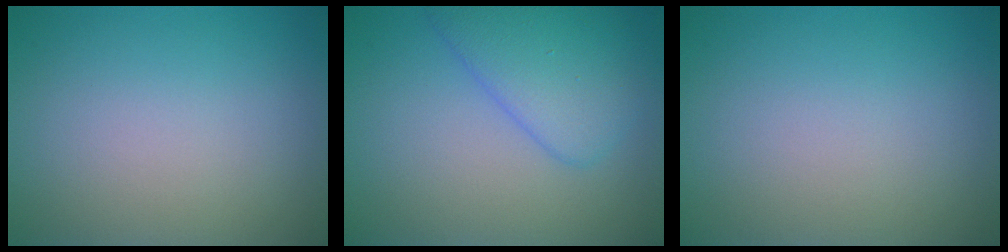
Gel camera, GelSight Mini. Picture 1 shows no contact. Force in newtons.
{"total": 4.4, "press": 4.4, "slide": 0.1}
{"total": 0.0}